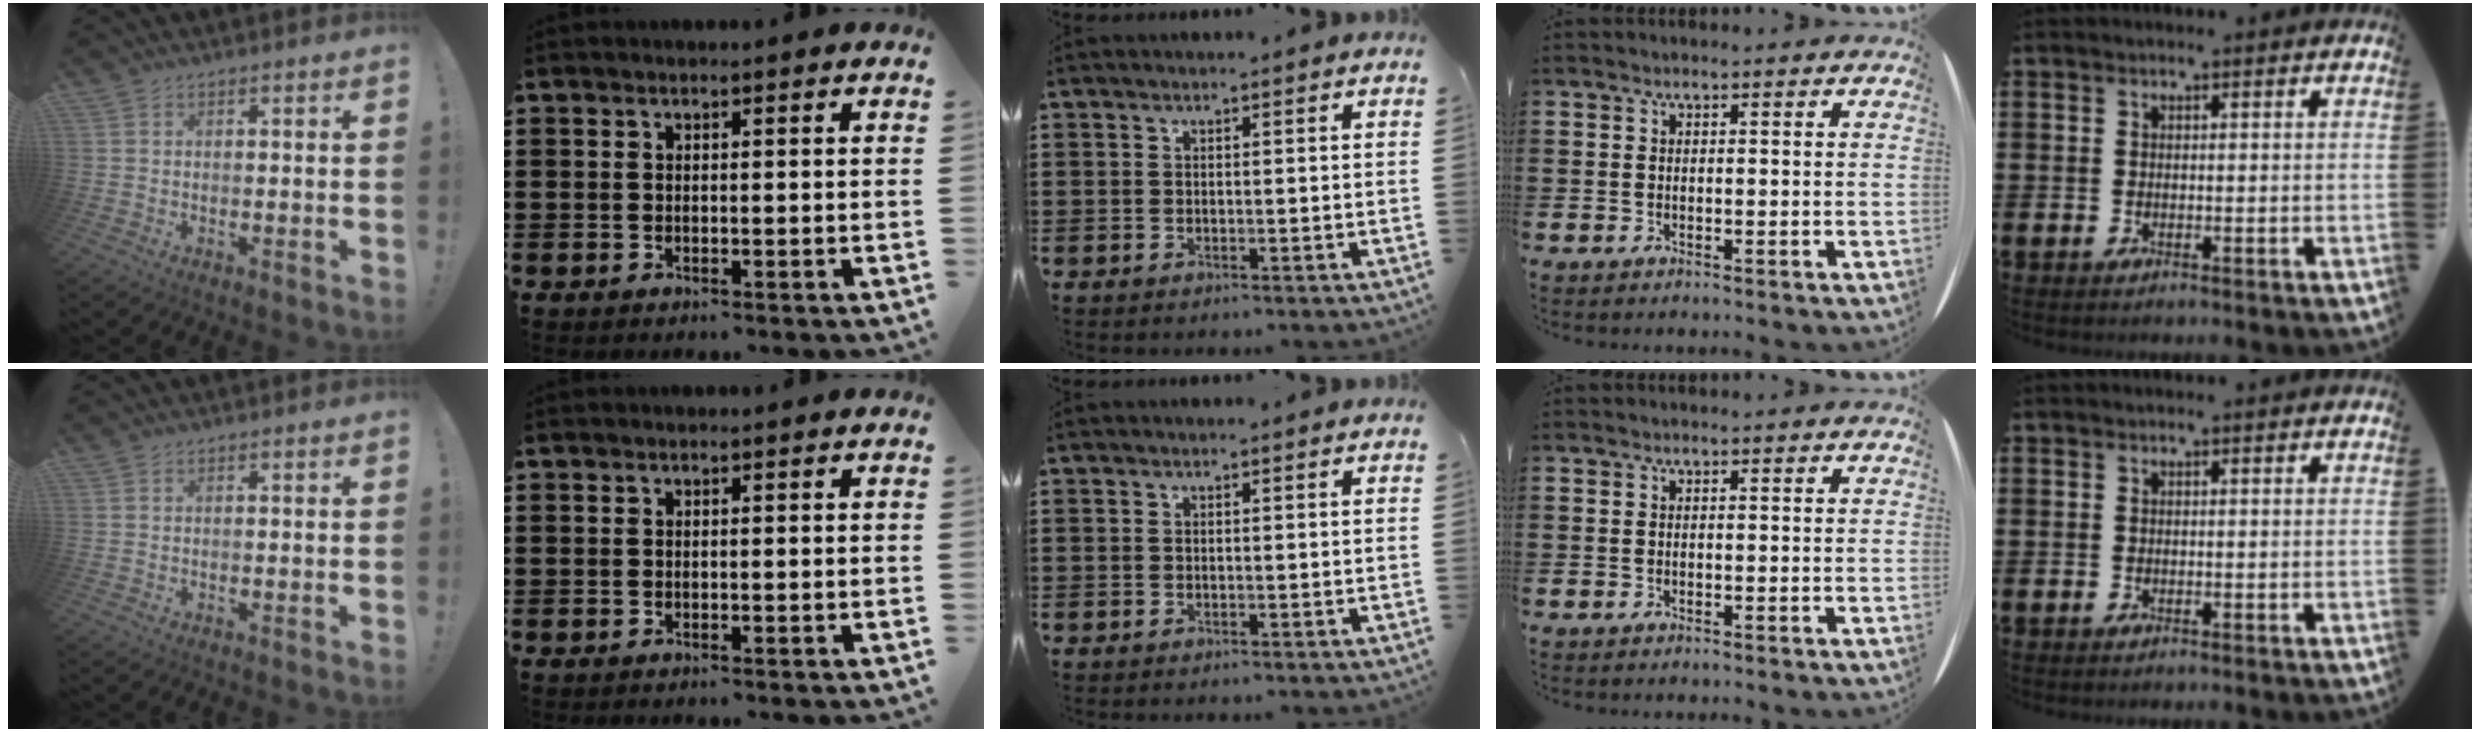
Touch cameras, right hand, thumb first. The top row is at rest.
{}